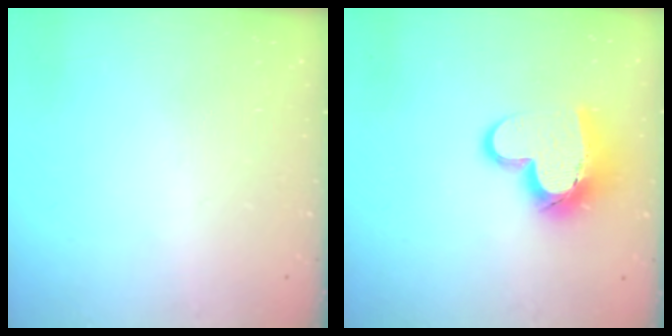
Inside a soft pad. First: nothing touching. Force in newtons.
{"total": 15.0, "press": 14.9, "slide": 1.2}